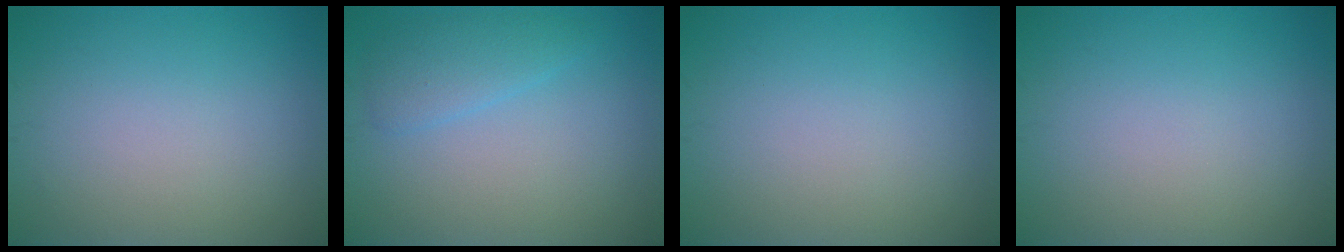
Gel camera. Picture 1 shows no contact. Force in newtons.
{"total": 2.3, "press": 2.3, "slide": 0.0}
{"total": 0.0}
{"total": 0.0}